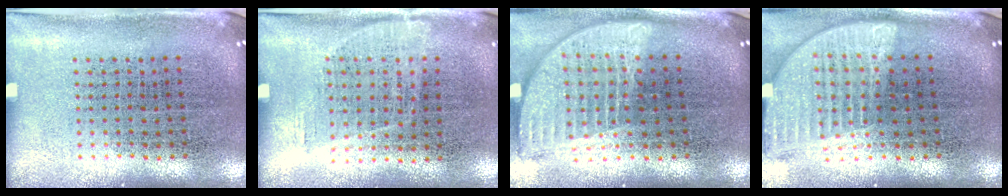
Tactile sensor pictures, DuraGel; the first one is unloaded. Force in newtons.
{"total": 1.1, "press": 0.9, "slide": 0.7}
{"total": 1.9, "press": 1.5, "slide": 1.2}
{"total": 1.8, "press": 1.5, "slide": 1.0}